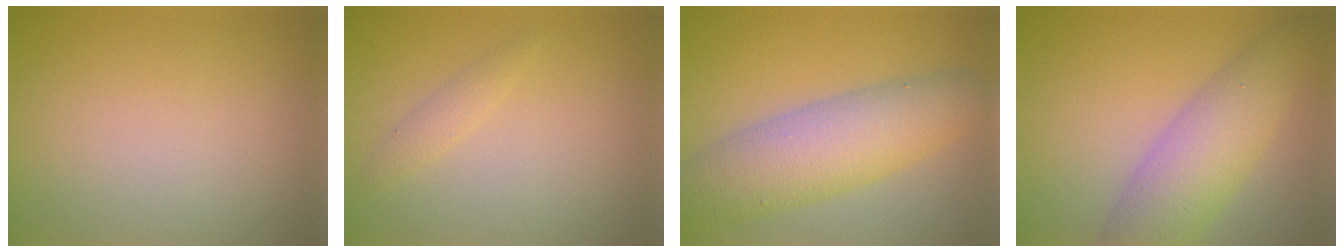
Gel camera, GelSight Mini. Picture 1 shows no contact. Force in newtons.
{"total": 1.2, "press": 1.2, "slide": 0.0}
{"total": 7.8, "press": 7.8, "slide": 0.2}
{"total": 6.6, "press": 6.6, "slide": 0.2}